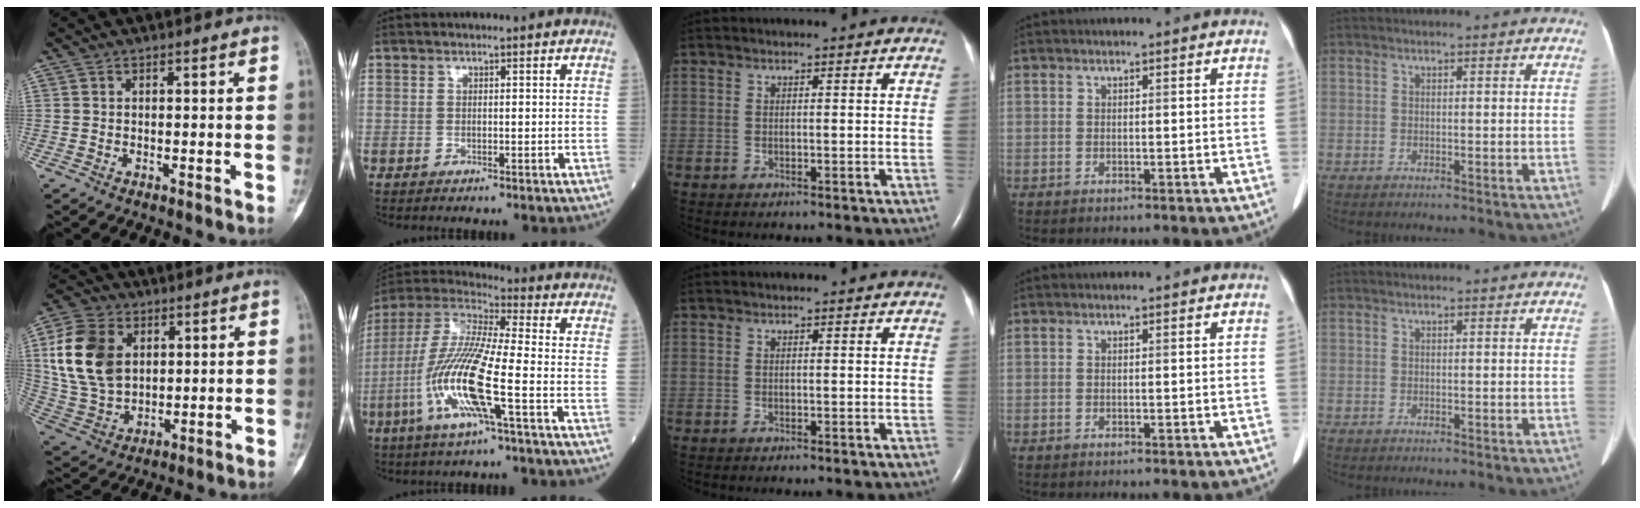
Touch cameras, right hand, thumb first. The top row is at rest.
{"thumb": {"total": 16.0, "force": [4.0, 11.4, 10.5], "torque": [-0.192, -0.006, 0.083]}, "index": {"total": 15.3, "force": [-4.9, 0.9, 14.5], "torque": [-0.311, -0.010, -0.103]}}